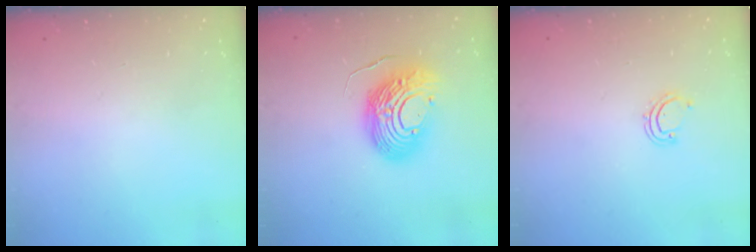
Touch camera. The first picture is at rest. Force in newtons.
{"total": 17.7, "press": 17.6, "slide": 1.6}
{"total": 4.8, "press": 4.5, "slide": 1.8}